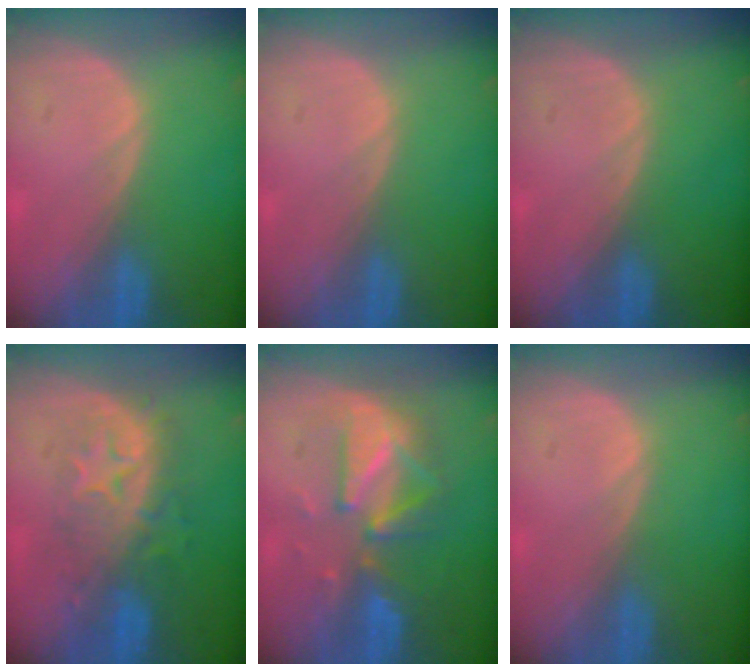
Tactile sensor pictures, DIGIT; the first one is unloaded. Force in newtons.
{"total": 0.0}
{"total": 0.0}
{"total": 8.3, "press": 8.0, "slide": 2.2}
{"total": 8.0, "press": 8.0, "slide": 0.8}
{"total": 0.0}